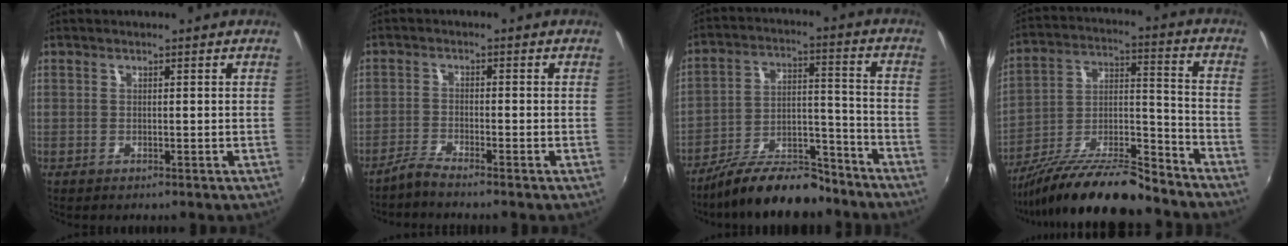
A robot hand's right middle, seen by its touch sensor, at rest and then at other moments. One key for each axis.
{"total": 2.6, "fx": -2.5, "fy": -0.4, "fz": 0.8, "tx": -0.028, "ty": -0.002, "tz": -0.052}
{"total": 16.2, "fx": -13.3, "fy": 5.0, "fz": 7.8, "tx": -0.142, "ty": 0.013, "tz": -0.207}
{"total": 19.2, "fx": -15.9, "fy": 3.9, "fz": 10.0, "tx": -0.185, "ty": -0.006, "tz": -0.263}